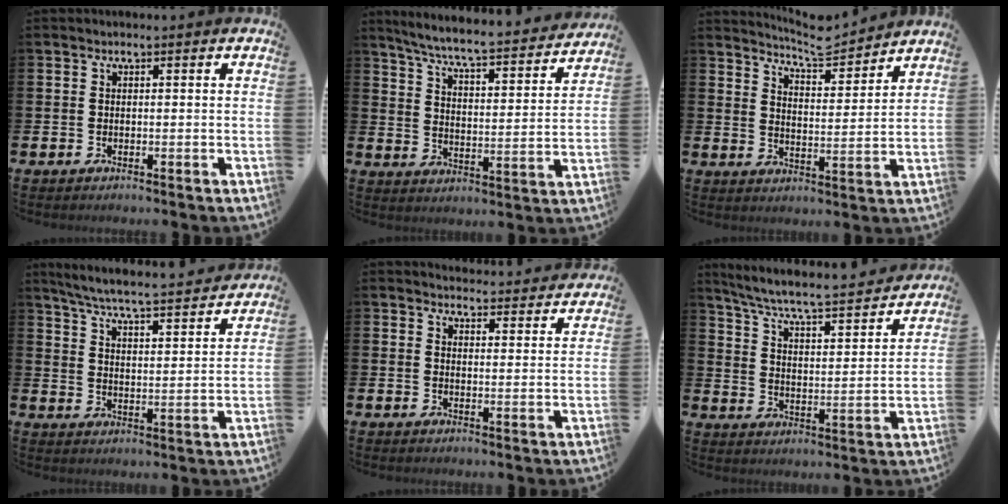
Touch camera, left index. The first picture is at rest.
{"total": 6.5, "force": [5.9, 0.3, 2.6], "torque": [-0.082, -0.046, 0.096]}
{"total": 6.1, "force": [6.1, 0.7, 0.7], "torque": [-0.033, -0.041, 0.107]}
{"total": 6.2, "force": [5.9, 0.2, 2.1], "torque": [-0.070, -0.045, 0.099]}
{"total": 4.0, "force": [4.0, 0.5, 0.0], "torque": [-0.003, -0.029, 0.071]}
{"total": 6.2, "force": [5.7, 0.4, 2.4], "torque": [-0.080, -0.047, 0.090]}